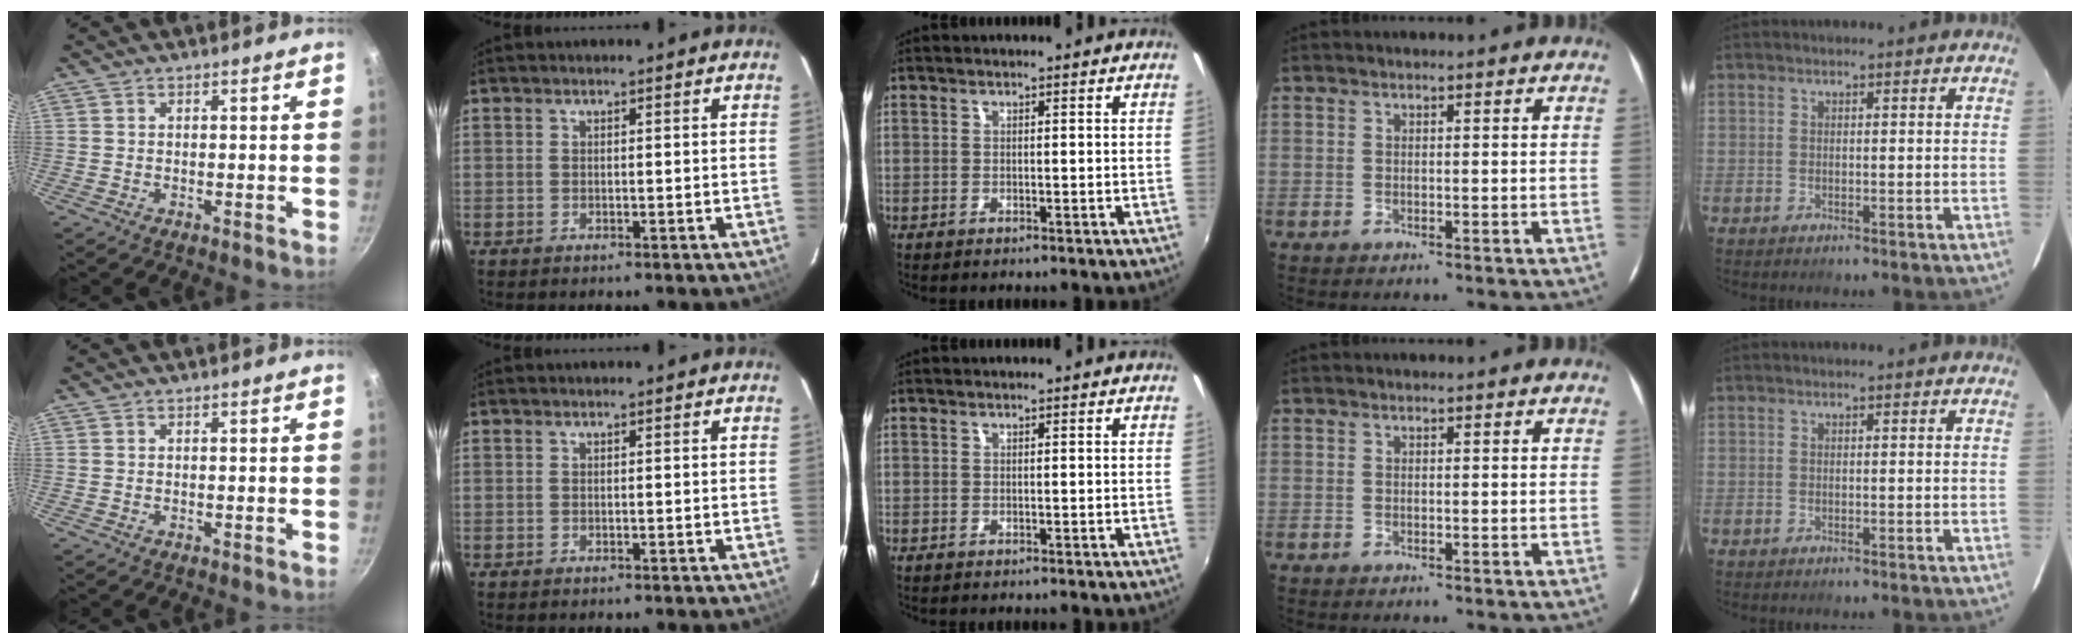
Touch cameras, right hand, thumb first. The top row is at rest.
{}